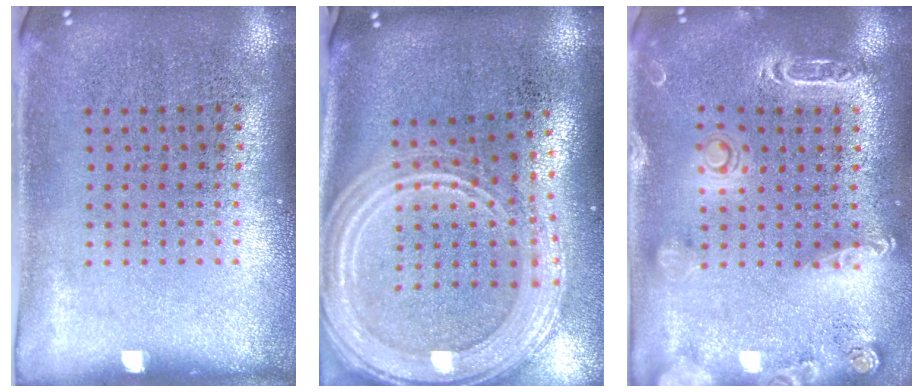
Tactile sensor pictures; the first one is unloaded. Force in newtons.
{"total": 3.1, "press": 2.5, "slide": 1.9}
{"total": 2.1, "press": 2.0, "slide": 0.6}